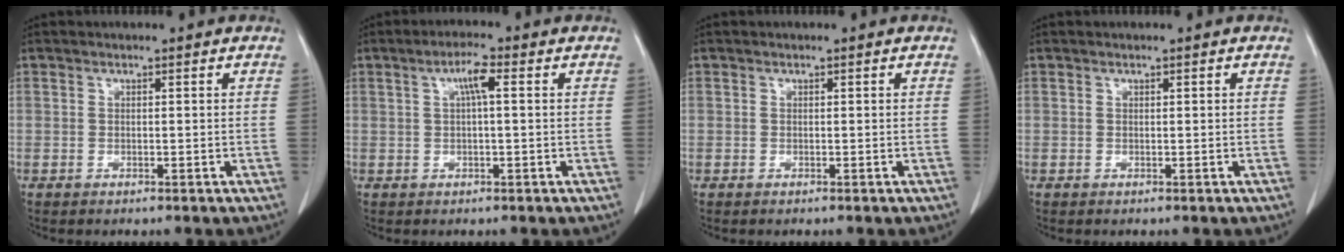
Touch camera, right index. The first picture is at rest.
{"total": 3.4, "force": [0.9, 0.4, 3.3], "torque": [-0.060, 0.009, 0.015]}
{"total": 0.0}
{"total": 0.0}